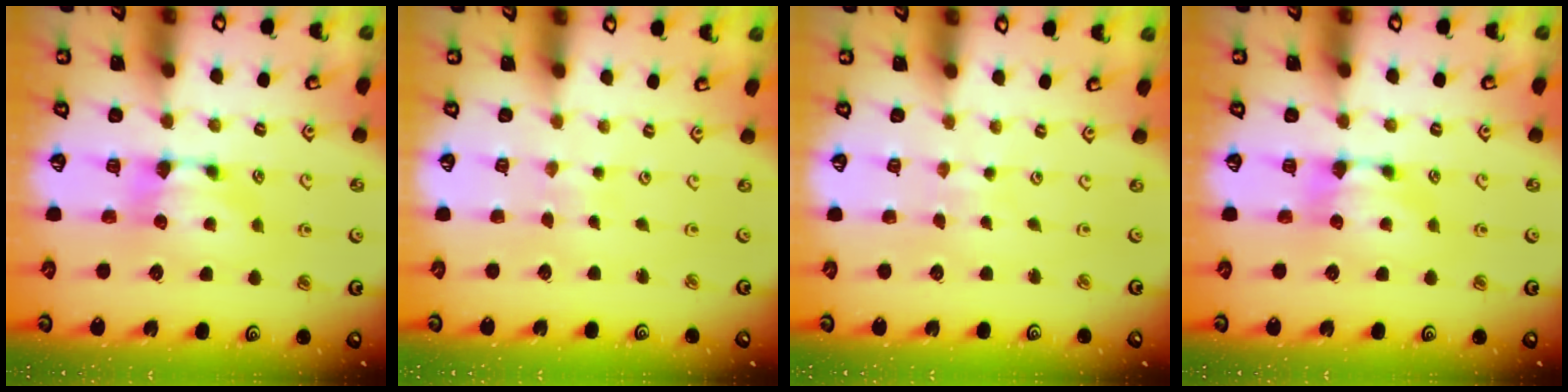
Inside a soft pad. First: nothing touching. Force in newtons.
{"total": 5.4, "press": 5.4, "slide": 0.3}
{"total": 5.3, "press": 5.2, "slide": 0.2}
{"total": 0.0}